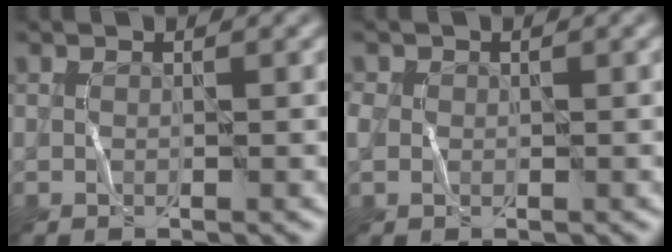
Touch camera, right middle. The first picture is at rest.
{"total": 0.8, "force": [0.1, 0.7, -0.1], "torque": [-0.001, 0.003, 0.004]}